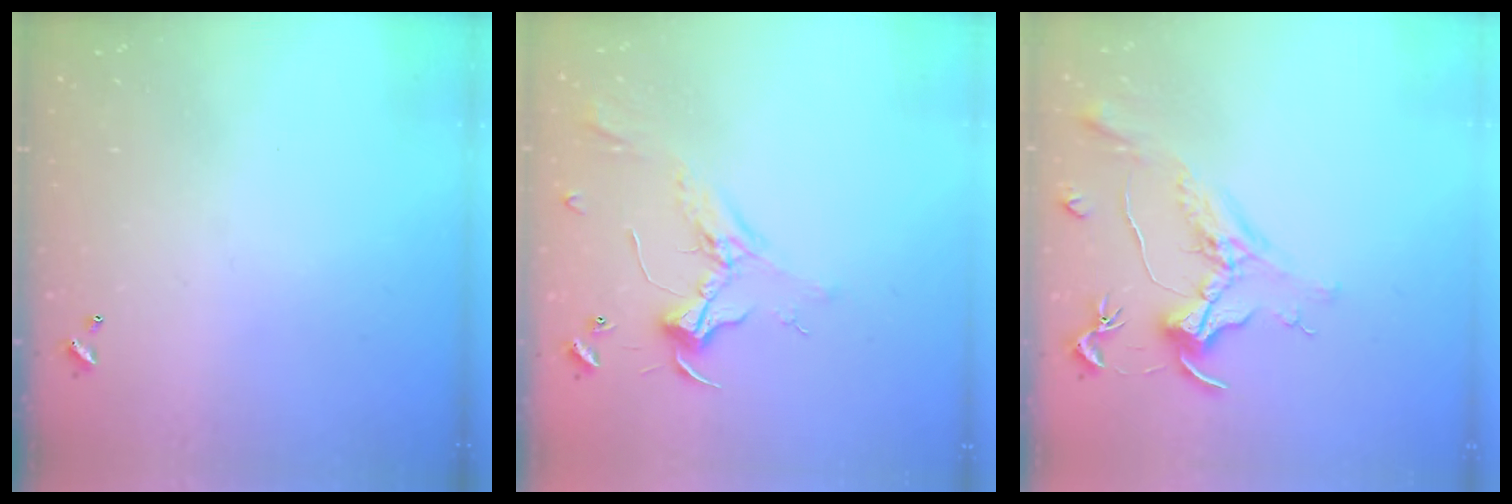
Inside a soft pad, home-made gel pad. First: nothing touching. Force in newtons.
{"total": 2.3, "press": 2.2, "slide": 0.7}
{"total": 1.5, "press": 1.3, "slide": 0.8}